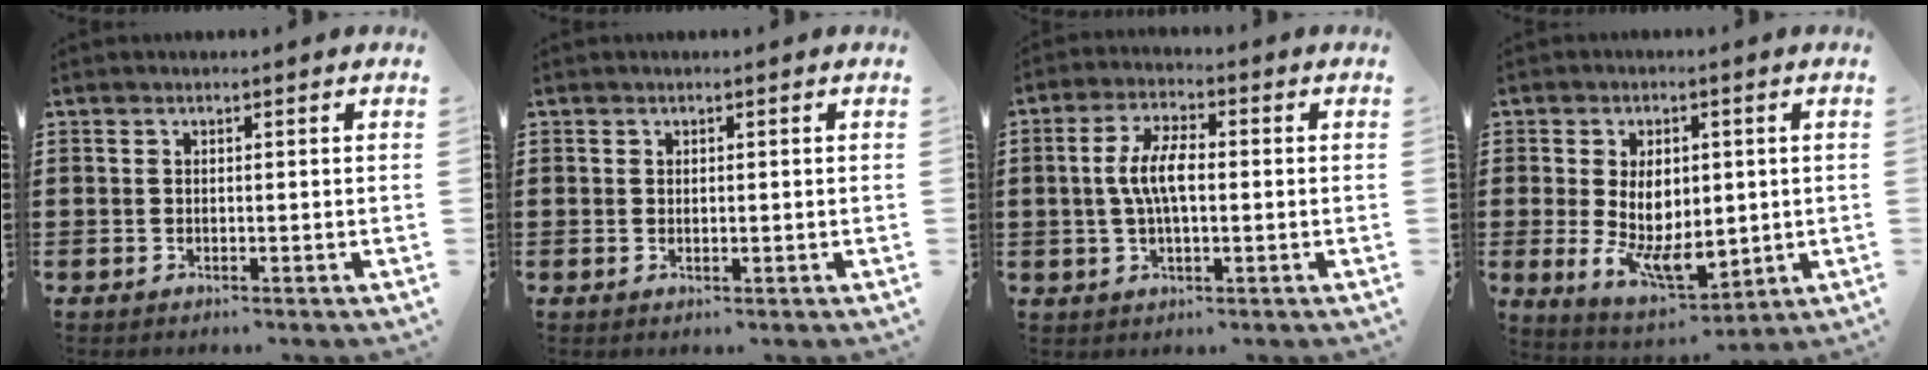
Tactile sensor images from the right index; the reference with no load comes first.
{"total": 0.0}
{"total": 6.7, "force": [-0.1, 2.6, 6.2], "torque": [-0.134, 0.001, -0.009]}
{"total": 8.2, "force": [-0.2, 5.1, 6.4], "torque": [-0.125, 0.002, -0.007]}